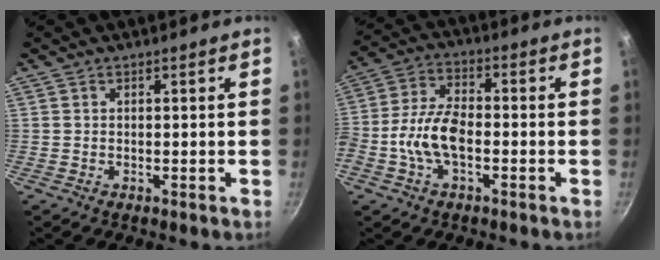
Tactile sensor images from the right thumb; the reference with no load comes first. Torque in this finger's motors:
{"motor_torque": [0.15, 0.14, 0.60, -0.56, 0.16]}